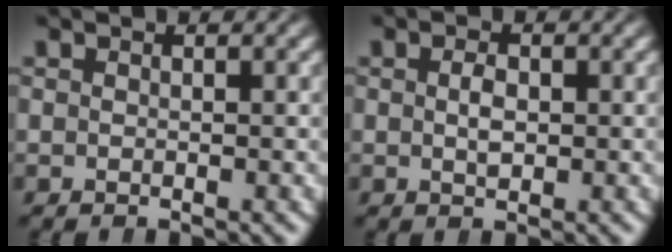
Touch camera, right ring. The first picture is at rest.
{"total": 1.2, "force": [-0.1, 0.5, 1.0], "torque": [-0.024, -0.007, 0.002]}